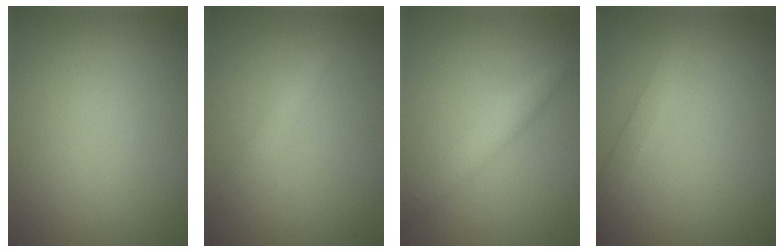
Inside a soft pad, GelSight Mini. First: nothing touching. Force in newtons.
{"total": 2.0, "press": 2.0, "slide": 0.2}
{"total": 2.5, "press": 2.5, "slide": 0.1}
{"total": 1.9, "press": 1.9, "slide": 0.0}